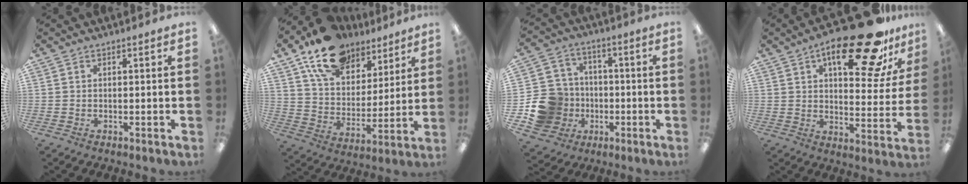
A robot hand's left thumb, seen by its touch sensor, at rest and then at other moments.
{"total": 17.8, "force": [11.9, 10.3, 8.2], "torque": [-0.146, -0.056, 0.217]}
{"total": 13.9, "force": [-4.0, 12.7, 4.1], "torque": [-0.088, 0.037, -0.060]}
{"total": 22.7, "force": [14.3, 8.7, 15.4], "torque": [-0.202, -0.086, 0.228]}